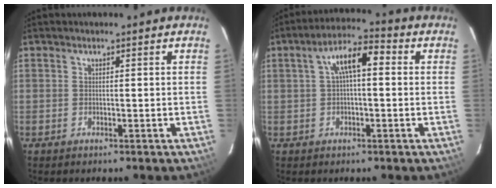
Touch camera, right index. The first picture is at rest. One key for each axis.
{"total": 7.2, "fx": 1.1, "fy": 2.7, "fz": 6.6, "tx": -0.120, "ty": 0.026, "tz": 0.018}